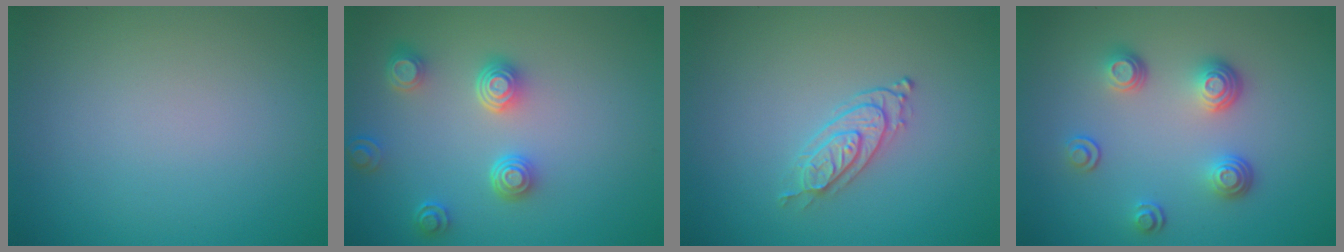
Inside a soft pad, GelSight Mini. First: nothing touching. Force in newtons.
{"total": 3.9, "press": 3.1, "slide": 2.3}
{"total": 2.3, "press": 2.0, "slide": 1.1}
{"total": 3.5, "press": 2.8, "slide": 2.2}